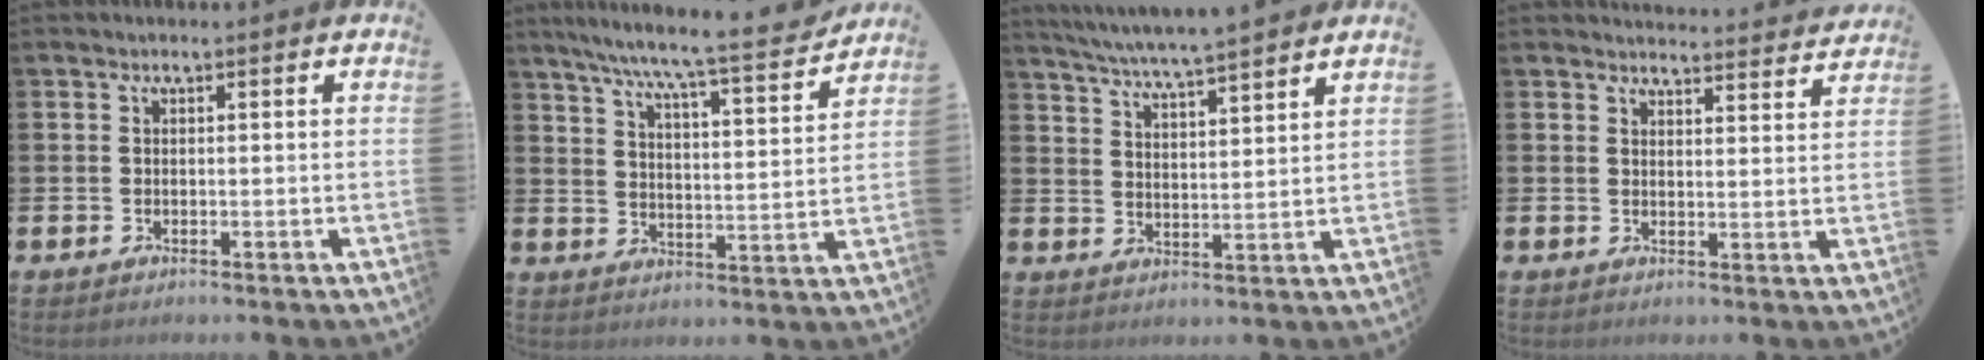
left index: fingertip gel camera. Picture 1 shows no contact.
{"total": 8.5, "force": [7.7, -0.1, 3.4], "torque": [-0.089, -0.053, 0.131]}
{"total": 6.2, "force": [6.0, -0.5, 1.3], "torque": [-0.051, -0.035, 0.107]}
{"total": 3.8, "force": [3.8, 0.2, 0.0], "torque": [0.001, -0.030, 0.066]}